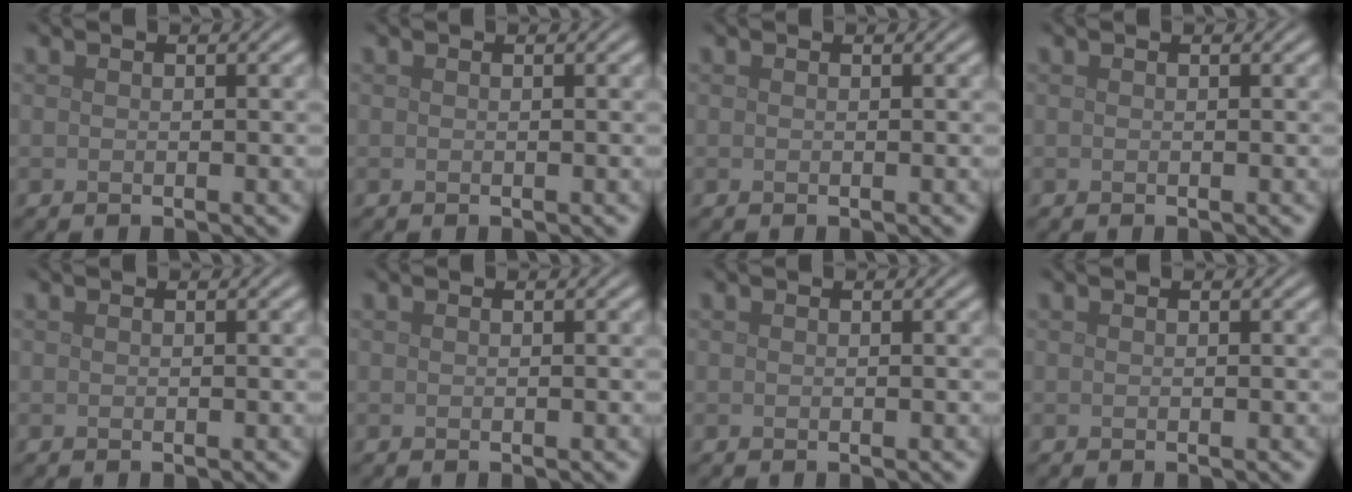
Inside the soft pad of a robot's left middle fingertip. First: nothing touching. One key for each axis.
{"total": 0.0}
{"total": 0.0}
{"total": 0.0}
{"total": 0.0}
{"total": 0.0}
{"total": 0.0}
{"total": 0.0}